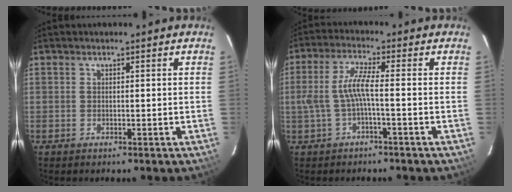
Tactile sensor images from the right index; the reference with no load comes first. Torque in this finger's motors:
{"motor_torque": [0.27, -0.07, 0.22, 0.13]}